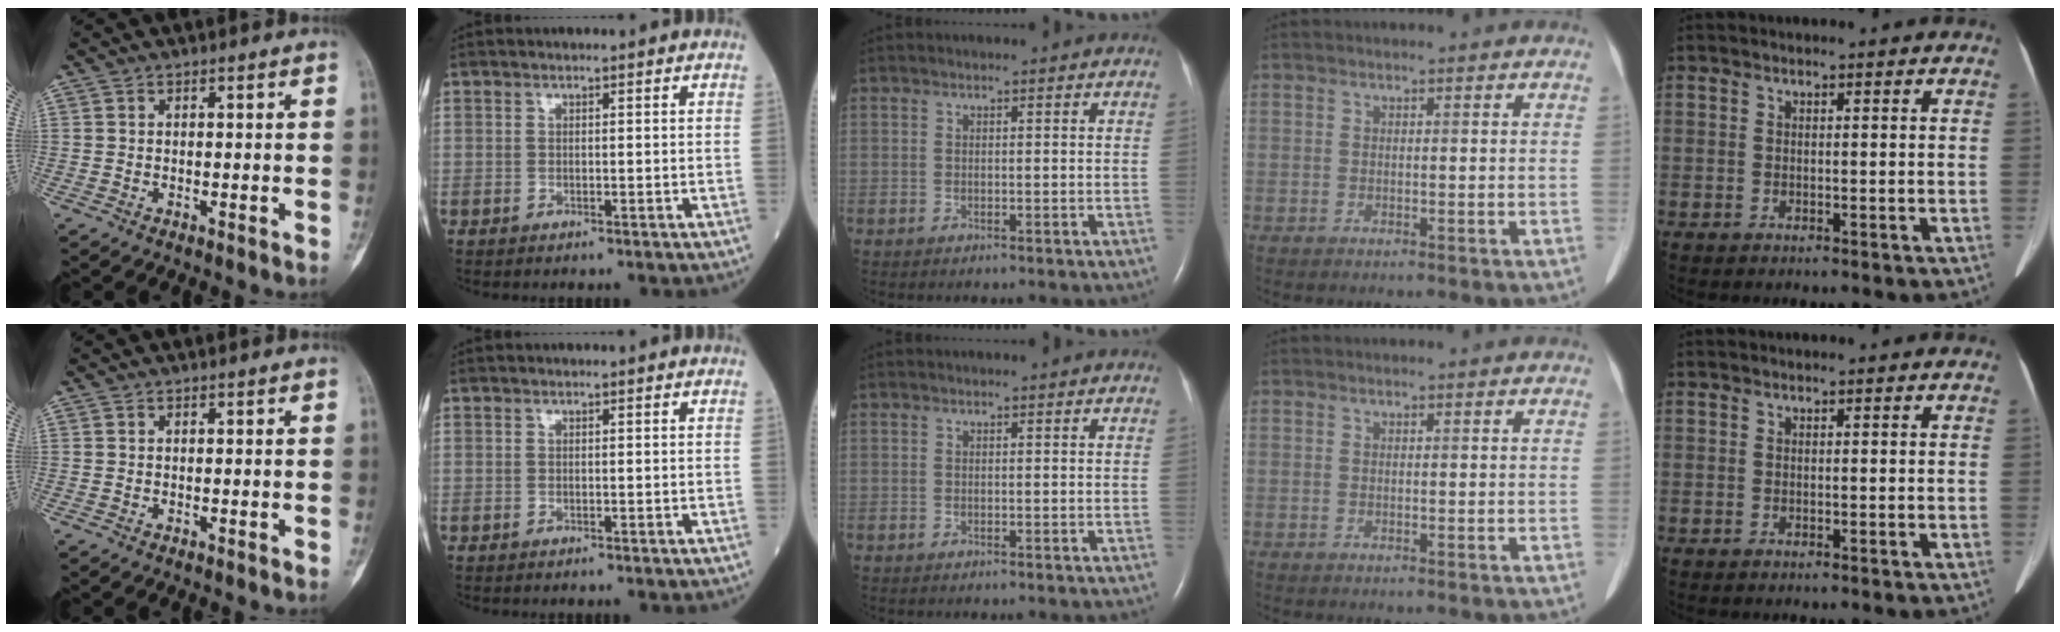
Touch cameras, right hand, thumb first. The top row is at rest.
{}